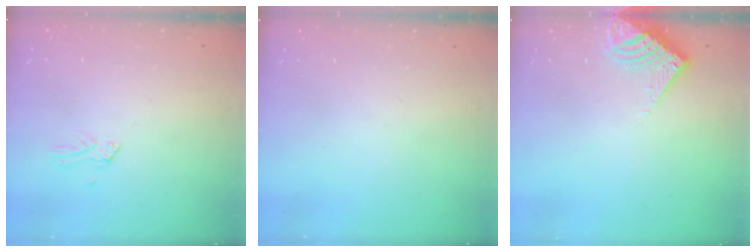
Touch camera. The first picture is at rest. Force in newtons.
{"total": 0.0}
{"total": 7.9, "press": 7.9, "slide": 0.3}